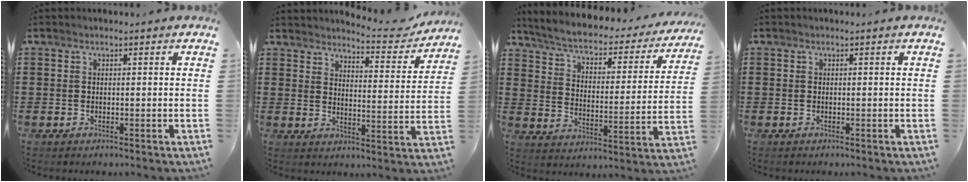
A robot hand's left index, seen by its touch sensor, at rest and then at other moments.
{"total": 4.4, "force": [4.3, 0.4, 1.0], "torque": [-0.025, -0.030, 0.070]}
{"total": 3.6, "force": [2.8, 1.0, 2.0], "torque": [-0.057, -0.028, 0.038]}
{"total": 0.0}